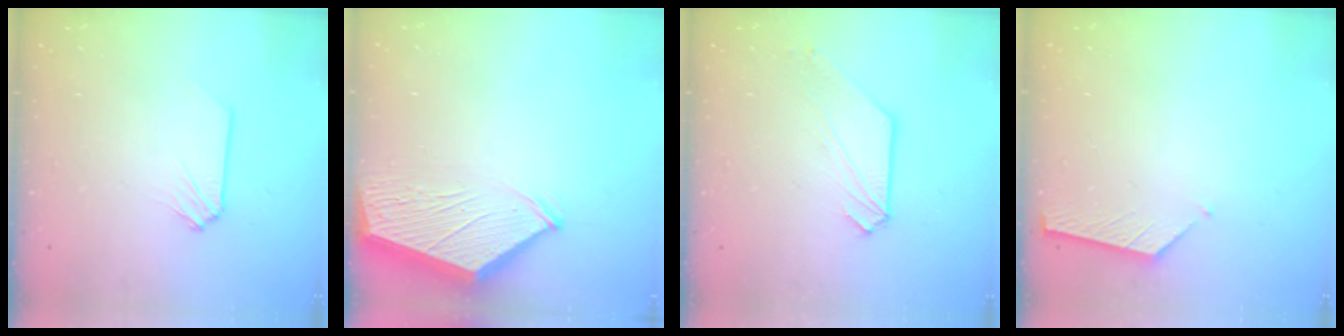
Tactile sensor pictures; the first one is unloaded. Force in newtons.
{"total": 3.6, "press": 3.6, "slide": 0.6}
{"total": 1.8, "press": 1.8, "slide": 0.1}
{"total": 5.3, "press": 5.2, "slide": 0.8}